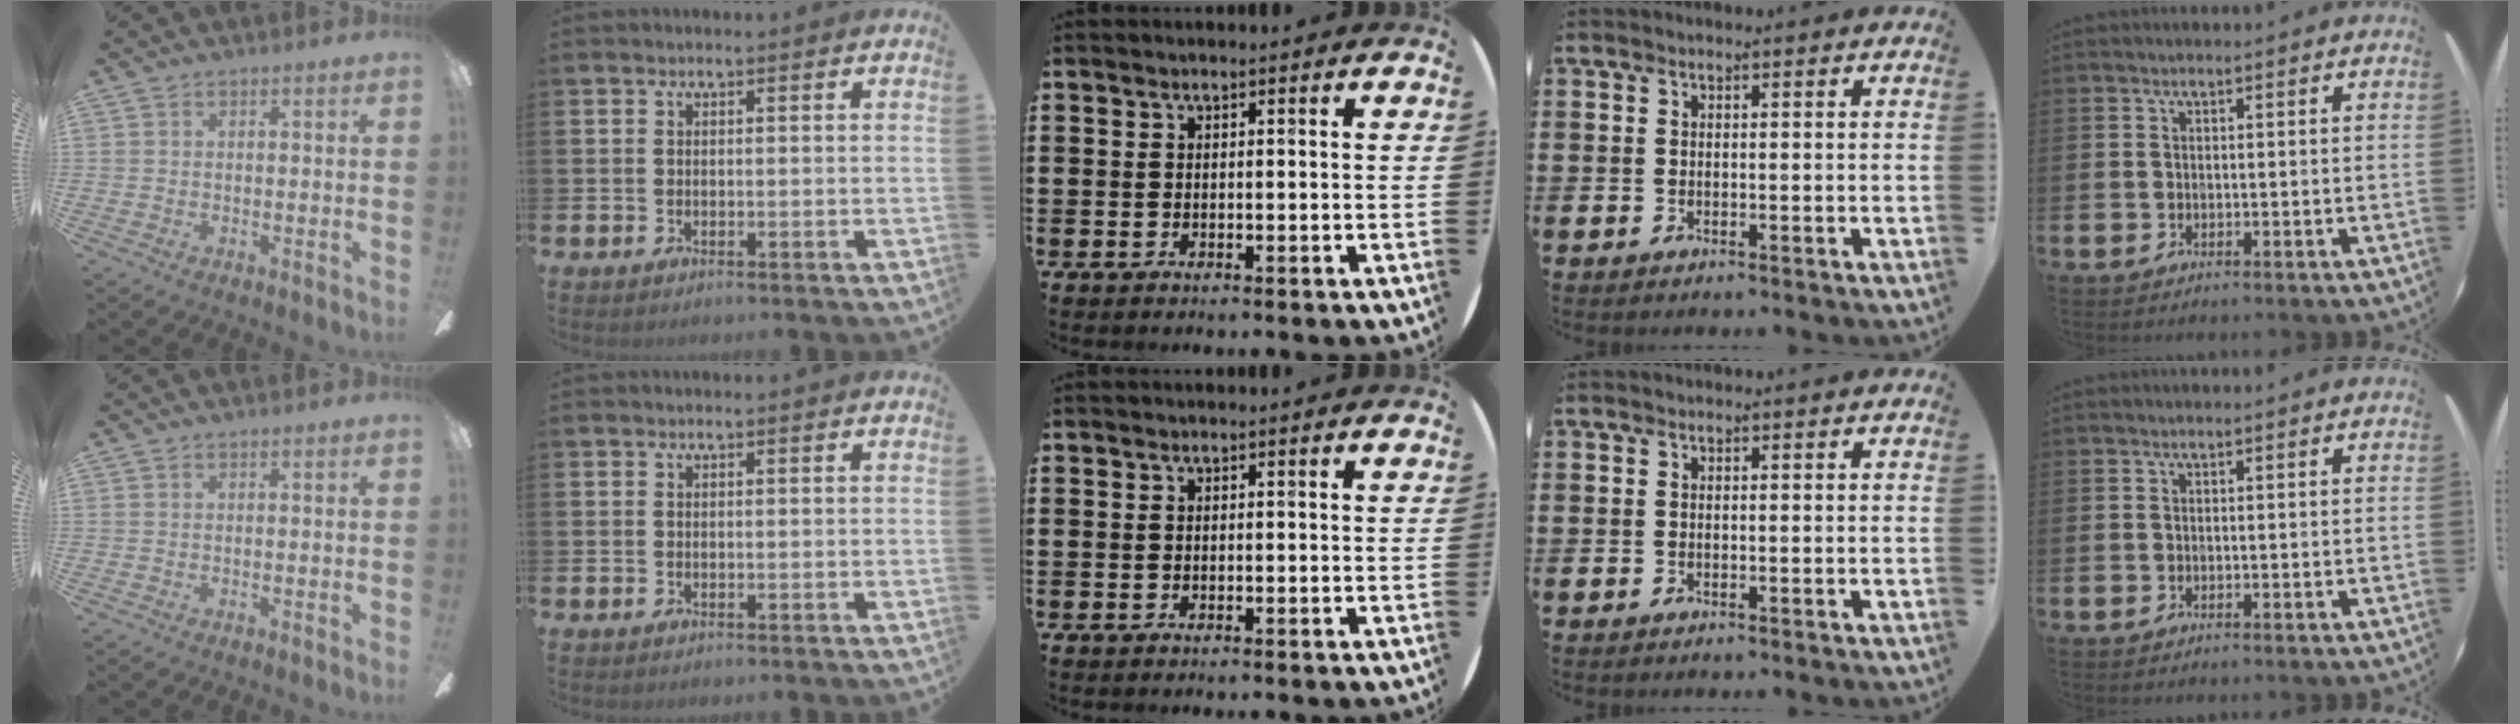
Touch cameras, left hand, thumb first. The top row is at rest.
{}